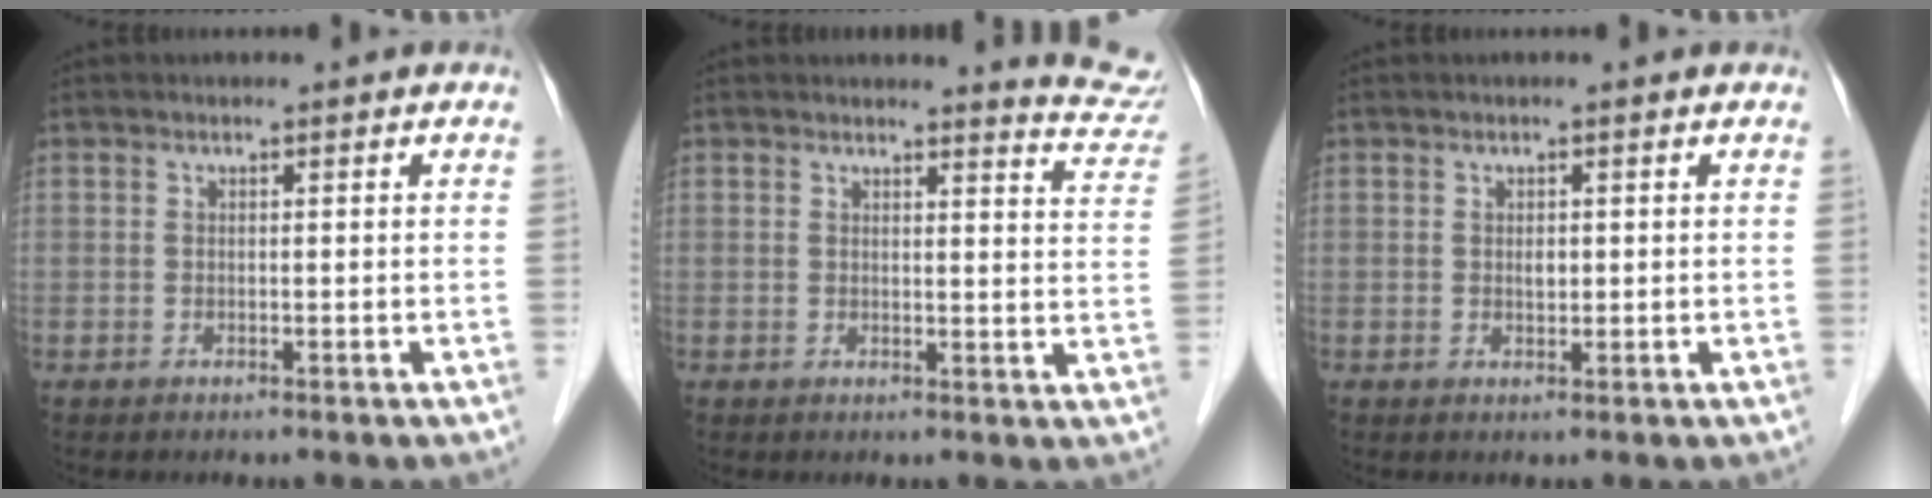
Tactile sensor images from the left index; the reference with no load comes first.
{"total": 6.6, "force": [6.6, -0.3, 0.0], "torque": [-0.003, -0.054, 0.053]}
{"total": 1.1, "force": [0.2, 0.6, 0.8], "torque": [-0.013, -0.001, 0.005]}